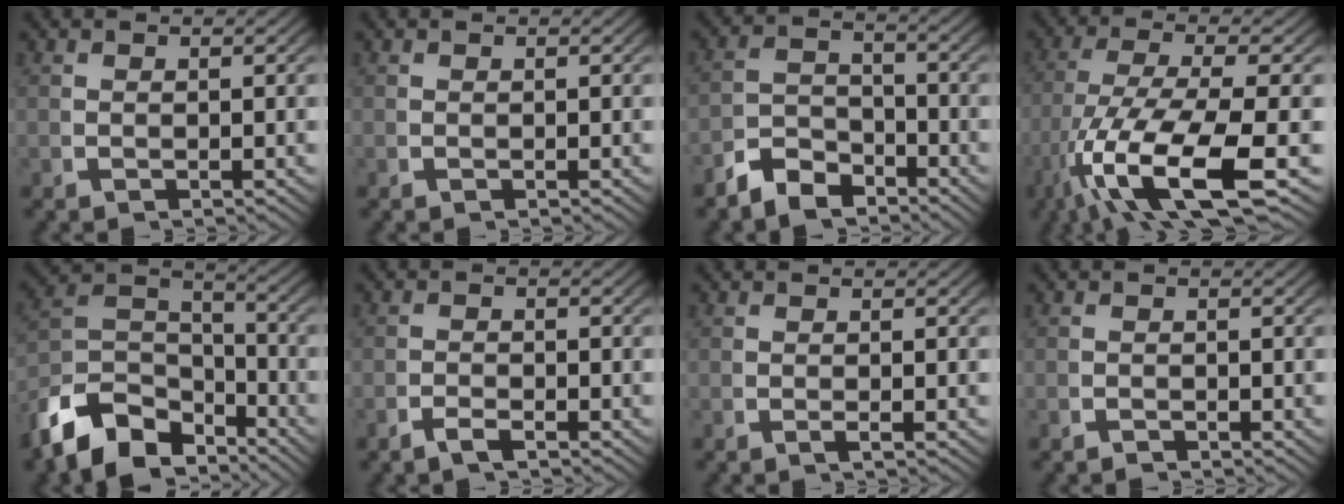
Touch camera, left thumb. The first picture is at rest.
{"total": 0.0}
{"total": 4.5, "force": [-3.5, 2.5, 1.3], "torque": [-0.006, -0.010, -0.062]}
{"total": 13.7, "force": [-3.8, 6.6, 11.4], "torque": [-0.256, -0.061, -0.020]}
{"total": 11.9, "force": [-4.8, 8.1, 7.3], "torque": [-0.150, -0.036, -0.070]}
{"total": 1.3, "force": [-1.2, 0.3, 0.5], "torque": [-0.008, -0.001, -0.027]}
{"total": 0.7, "force": [-0.2, 0.2, 0.6], "torque": [-0.011, 0.005, -0.007]}
{"total": 0.7, "force": [-0.7, 0.0, -0.1], "torque": [0.005, -0.003, -0.013]}